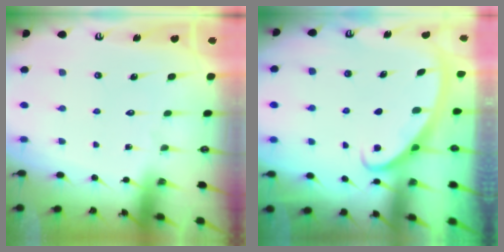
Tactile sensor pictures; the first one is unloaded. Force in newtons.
{"total": 2.8, "press": 2.8, "slide": 0.4}